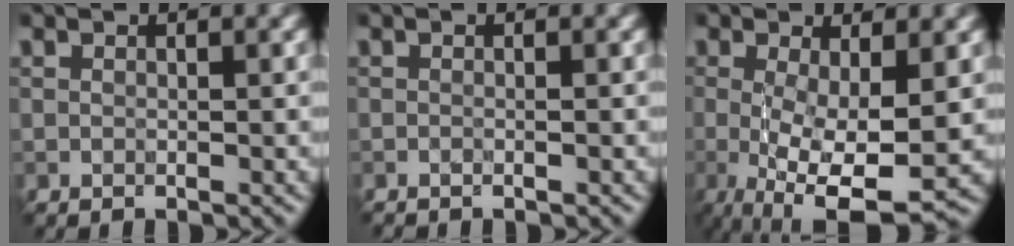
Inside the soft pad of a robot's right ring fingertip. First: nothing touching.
{"total": 0.7, "force": [-0.4, 0.4, 0.4], "torque": [0.004, -0.008, -0.009]}
{"total": 8.8, "force": [-1.8, 2.6, 8.2], "torque": [-0.136, -0.012, -0.020]}